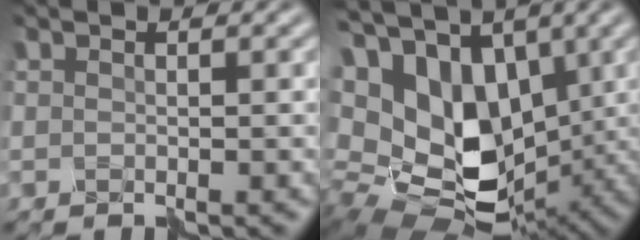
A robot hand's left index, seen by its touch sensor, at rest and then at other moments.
{"total": 18.2, "force": [1.9, 12.3, 13.3], "torque": [-0.274, -0.002, 0.077]}